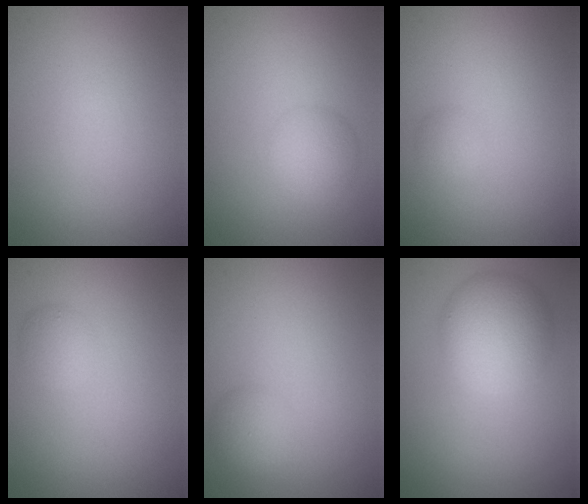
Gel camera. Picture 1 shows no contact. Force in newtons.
{"total": 2.7, "press": 2.7, "slide": 0.1}
{"total": 0.9, "press": 0.9, "slide": 0.0}
{"total": 1.5, "press": 1.5, "slide": 0.1}
{"total": 1.9, "press": 1.9, "slide": 0.1}
{"total": 6.0, "press": 6.0, "slide": 0.3}